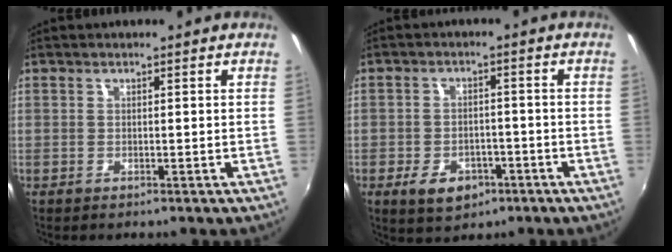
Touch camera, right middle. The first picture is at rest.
{"total": 7.1, "force": [-3.8, 4.7, 3.8], "torque": [-0.094, -0.002, -0.052]}